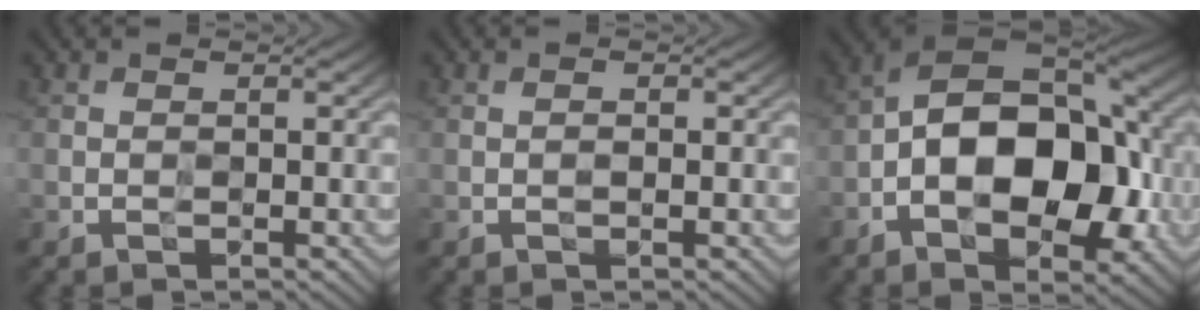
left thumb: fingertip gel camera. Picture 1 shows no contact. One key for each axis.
{"total": 0.7, "fx": -0.1, "fy": 0.1, "fz": 0.7, "tx": -0.012, "ty": 0.000, "tz": -0.003}
{"total": 17.0, "fx": -2.3, "fy": 9.3, "fz": 14.0, "tx": -0.227, "ty": 0.002, "tz": -0.051}